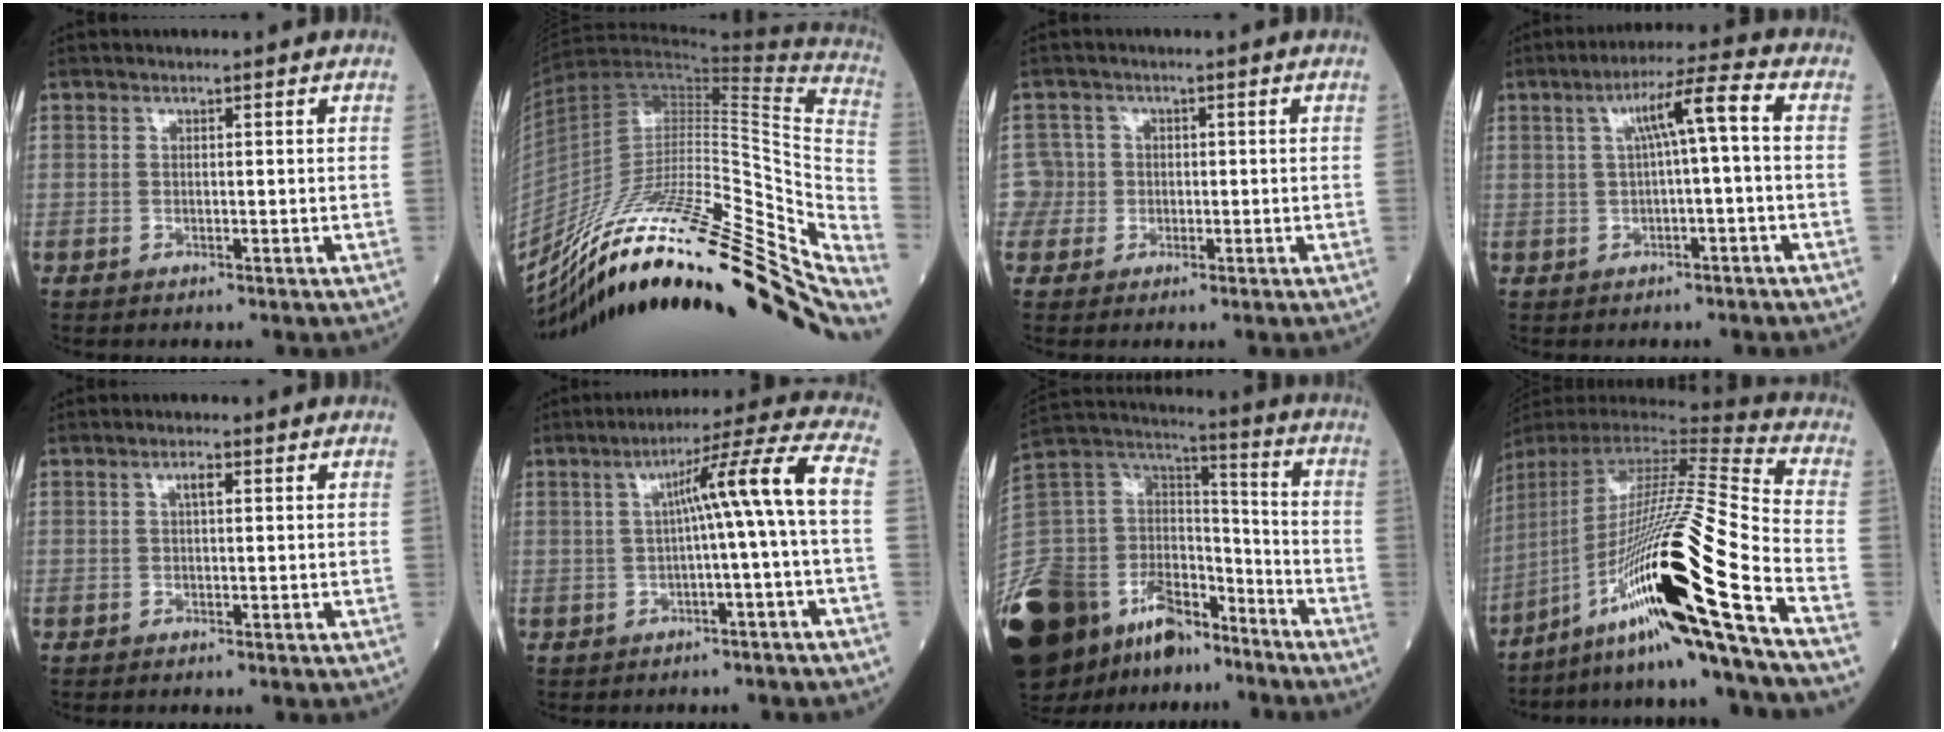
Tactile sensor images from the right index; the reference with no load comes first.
{"total": 35.4, "force": [-25.8, 4.1, 23.8], "torque": [-0.288, -0.023, -0.405]}
{"total": 3.0, "force": [-0.3, 3.0, -0.6], "torque": [0.024, 0.011, -0.011]}
{"total": 6.7, "force": [0.7, -0.1, 6.7], "torque": [-0.110, 0.022, 0.012]}
{"total": 1.3, "force": [0.6, 0.3, 1.1], "torque": [-0.023, 0.006, 0.007]}
{"total": 9.0, "force": [0.0, -1.7, 8.9], "torque": [-0.133, 0.026, 0.004]}
{"total": 32.5, "force": [-21.6, 15.8, 18.3], "torque": [-0.459, -0.032, -0.376]}
{"total": 26.7, "force": [-13.2, -1.1, 23.2], "torque": [-0.406, -0.033, -0.231]}